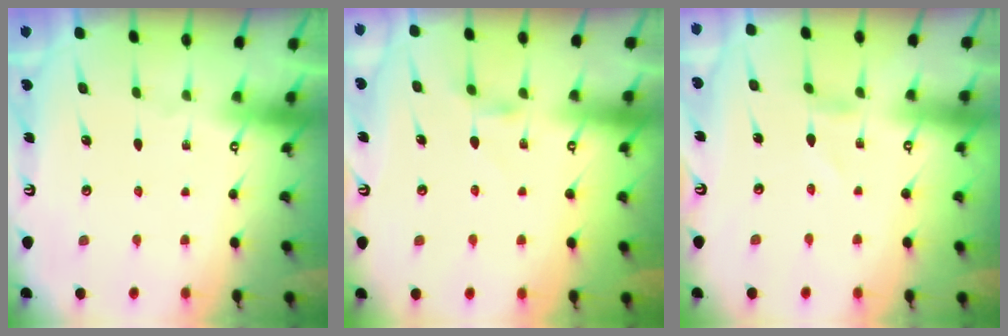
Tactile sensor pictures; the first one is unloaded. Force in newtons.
{"total": 2.9, "press": 2.9, "slide": 0.4}
{"total": 0.8, "press": 0.8, "slide": 0.1}